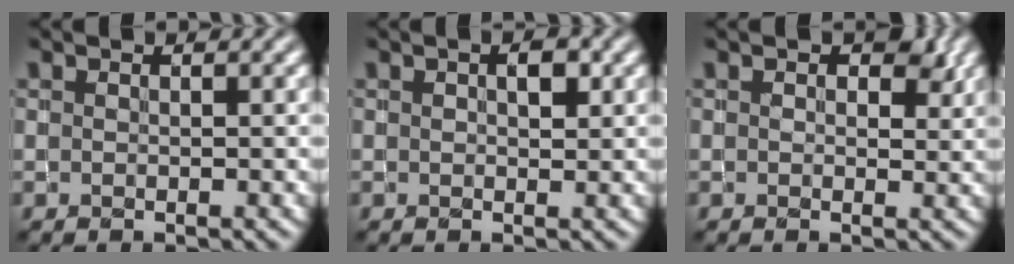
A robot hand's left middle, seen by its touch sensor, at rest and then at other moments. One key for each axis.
{"total": 1.6, "fx": 0.4, "fy": 0.9, "fz": 1.3, "tx": -0.019, "ty": 0.004, "tz": 0.008}
{"total": 2.3, "fx": 0.8, "fy": 1.6, "fz": 1.4, "tx": -0.017, "ty": -0.001, "tz": 0.014}